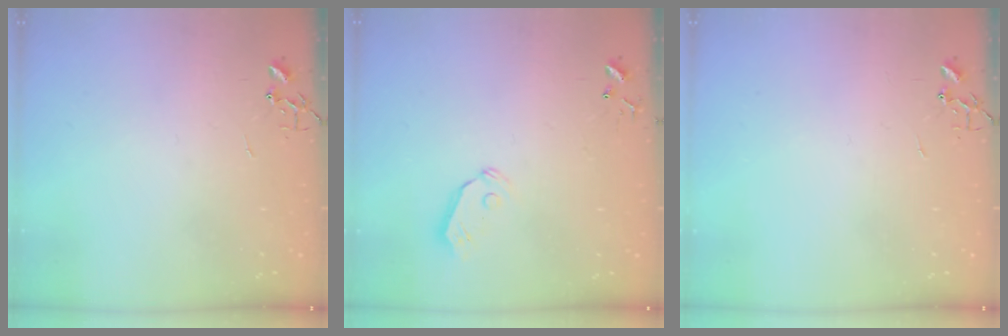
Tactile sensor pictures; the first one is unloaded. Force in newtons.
{"total": 4.4, "press": 4.3, "slide": 0.5}
{"total": 0.0}